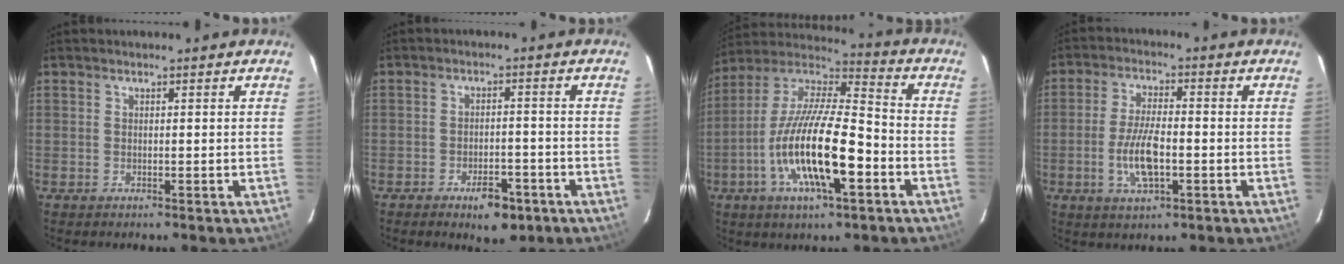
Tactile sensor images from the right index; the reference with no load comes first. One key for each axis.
{"total": 6.5, "fx": -4.1, "fy": 3.1, "fz": 4.0, "tx": -0.065, "ty": 0.007, "tz": -0.049}
{"total": 19.7, "fx": -6.8, "fy": 5.6, "fz": 17.6, "tx": -0.338, "ty": -0.020, "tz": -0.132}
{"total": 8.2, "fx": -2.2, "fy": 3.0, "fz": 7.3, "tx": -0.151, "ty": -0.004, "tz": -0.042}